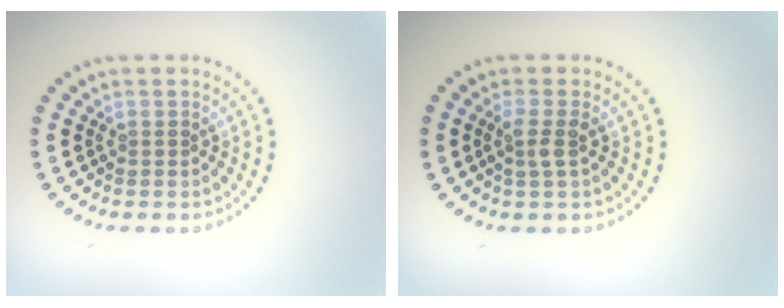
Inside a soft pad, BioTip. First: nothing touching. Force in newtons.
{"total": 1.6, "press": 1.3, "slide": 0.9}